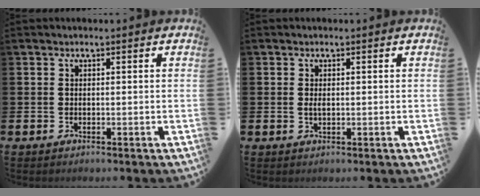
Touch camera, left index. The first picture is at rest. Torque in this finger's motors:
{"motor_torque": [0.25, 0.18, 0.01, 0.03]}